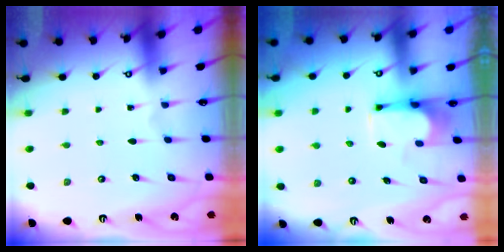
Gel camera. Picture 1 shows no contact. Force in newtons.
{"total": 3.5, "press": 3.5, "slide": 0.7}